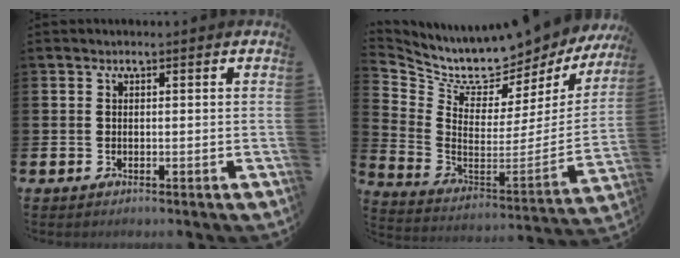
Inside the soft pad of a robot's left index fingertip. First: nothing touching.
{"total": 7.3, "force": [6.8, 2.1, 1.5], "torque": [-0.067, -0.071, 0.108]}